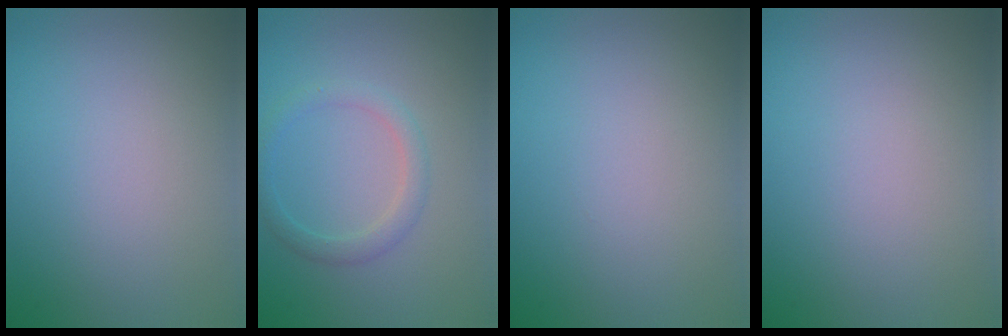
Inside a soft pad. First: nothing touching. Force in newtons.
{"total": 2.0, "press": 2.0, "slide": 0.1}
{"total": 0.0}
{"total": 0.0}